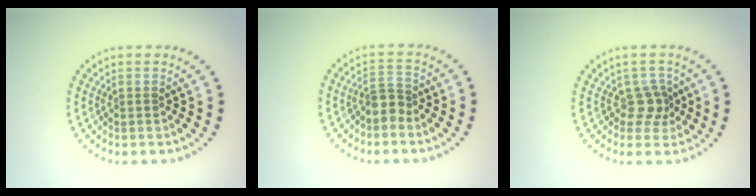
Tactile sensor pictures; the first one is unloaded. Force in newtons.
{"total": 2.1, "press": 1.7, "slide": 1.2}
{"total": 2.0, "press": 1.6, "slide": 1.2}